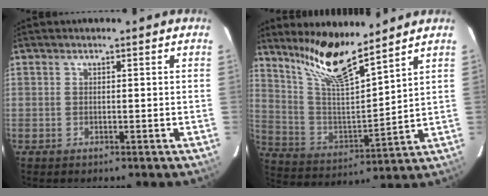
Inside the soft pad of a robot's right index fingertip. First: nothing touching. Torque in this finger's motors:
{"motor_torque": [0.12, 0.59, 0.37, 0.13]}